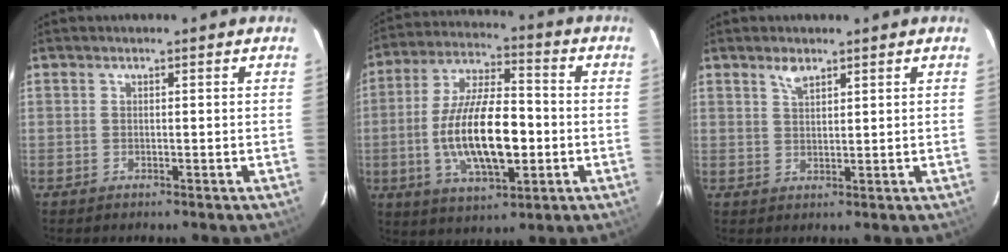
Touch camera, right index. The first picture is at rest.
{"total": 17.0, "force": [-3.0, 6.6, 15.3], "torque": [-0.297, -0.002, -0.048]}
{"total": 2.6, "force": [2.0, 1.2, 1.3], "torque": [-0.023, 0.002, 0.038]}